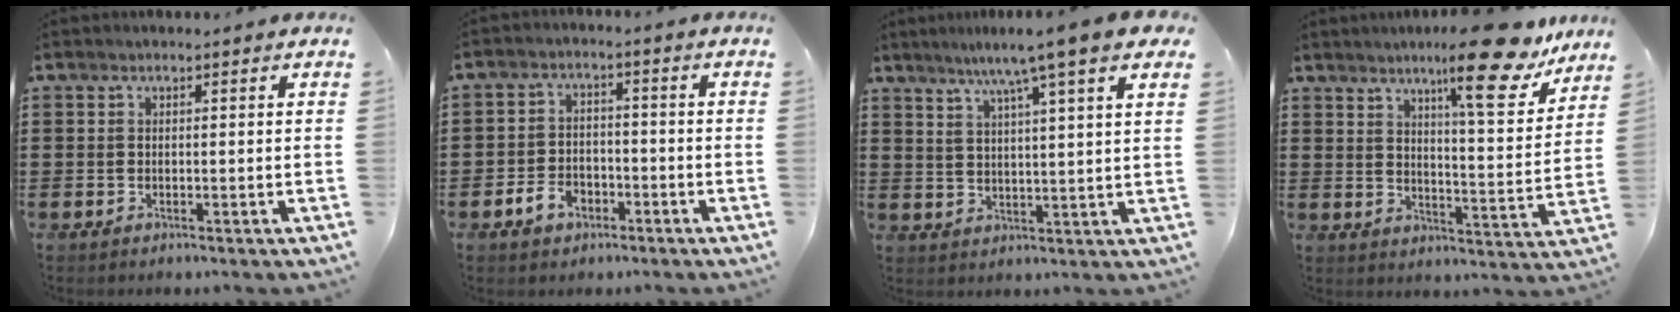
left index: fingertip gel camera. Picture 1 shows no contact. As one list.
[{"total": 4.2, "force": [-2.6, 2.6, 2.0], "torque": [-0.043, 0.007, -0.053]}, {"total": 8.0, "force": [5.8, 0.0, 5.5], "torque": [-0.117, -0.020, 0.094]}, {"total": 13.9, "force": [10.4, 1.6, 9.2], "torque": [-0.134, -0.058, 0.161]}]